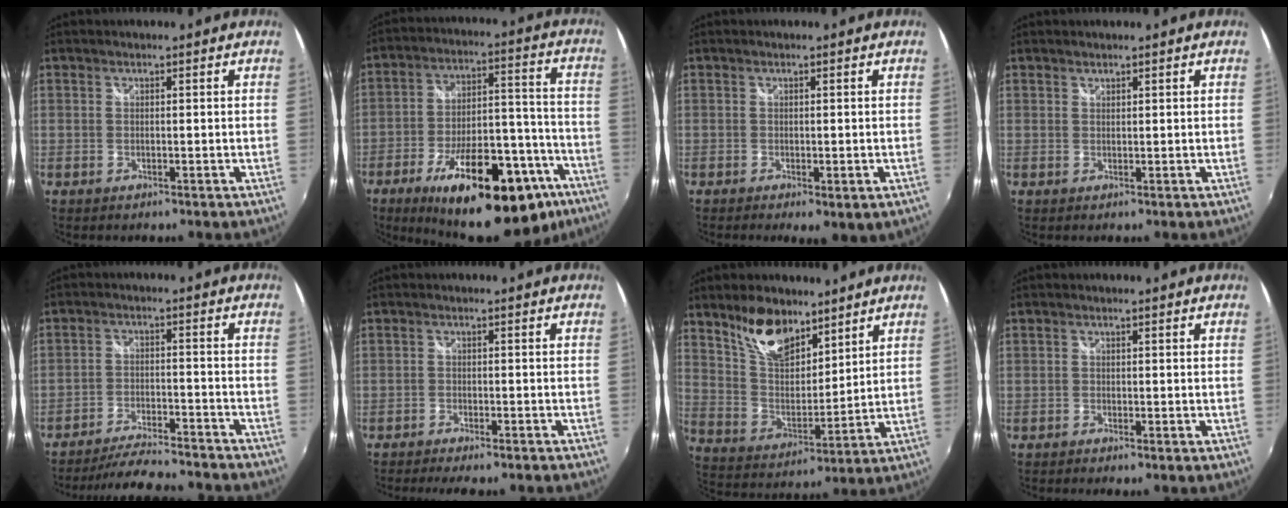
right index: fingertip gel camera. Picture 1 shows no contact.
{"total": 28.3, "force": [-18.0, 10.5, 19.1], "torque": [-0.285, 0.011, -0.246]}
{"total": 3.8, "force": [-1.5, 1.2, 3.2], "torque": [-0.051, -0.017, -0.016]}
{"total": 0.6, "force": [0.5, 0.2, 0.0], "torque": [0.002, 0.002, 0.010]}
{"total": 18.2, "force": [-16.6, 3.0, 6.9], "torque": [-0.142, -0.009, -0.232]}
{"total": 9.6, "force": [-8.3, 1.7, 4.5], "torque": [-0.100, -0.020, -0.119]}
{"total": 12.4, "force": [8.8, 5.8, 6.4], "torque": [-0.116, 0.008, 0.169]}
{"total": 1.2, "force": [-1.1, 0.1, 0.5], "torque": [-0.016, -0.005, -0.021]}